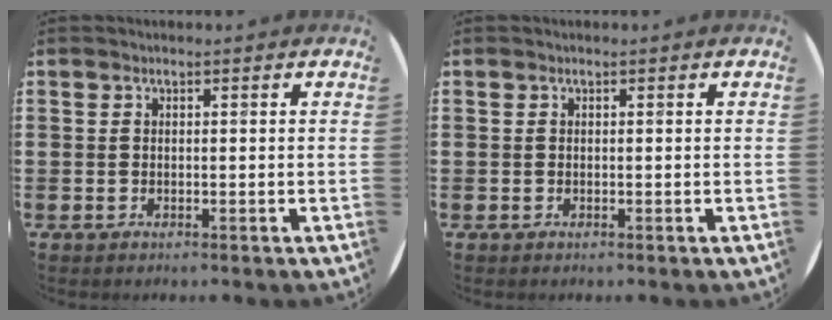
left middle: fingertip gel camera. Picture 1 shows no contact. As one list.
[{"total": 0.0}]